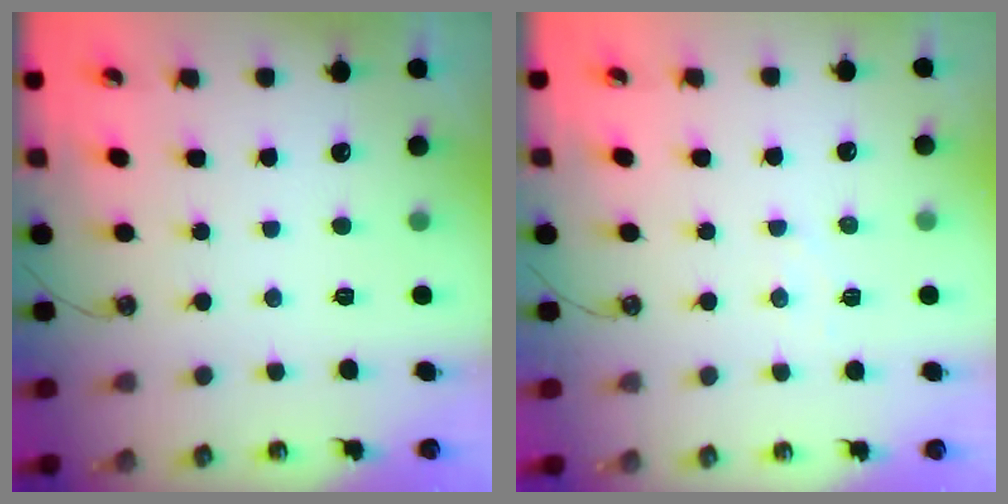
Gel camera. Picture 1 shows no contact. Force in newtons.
{"total": 4.1, "press": 4.1, "slide": 0.6}